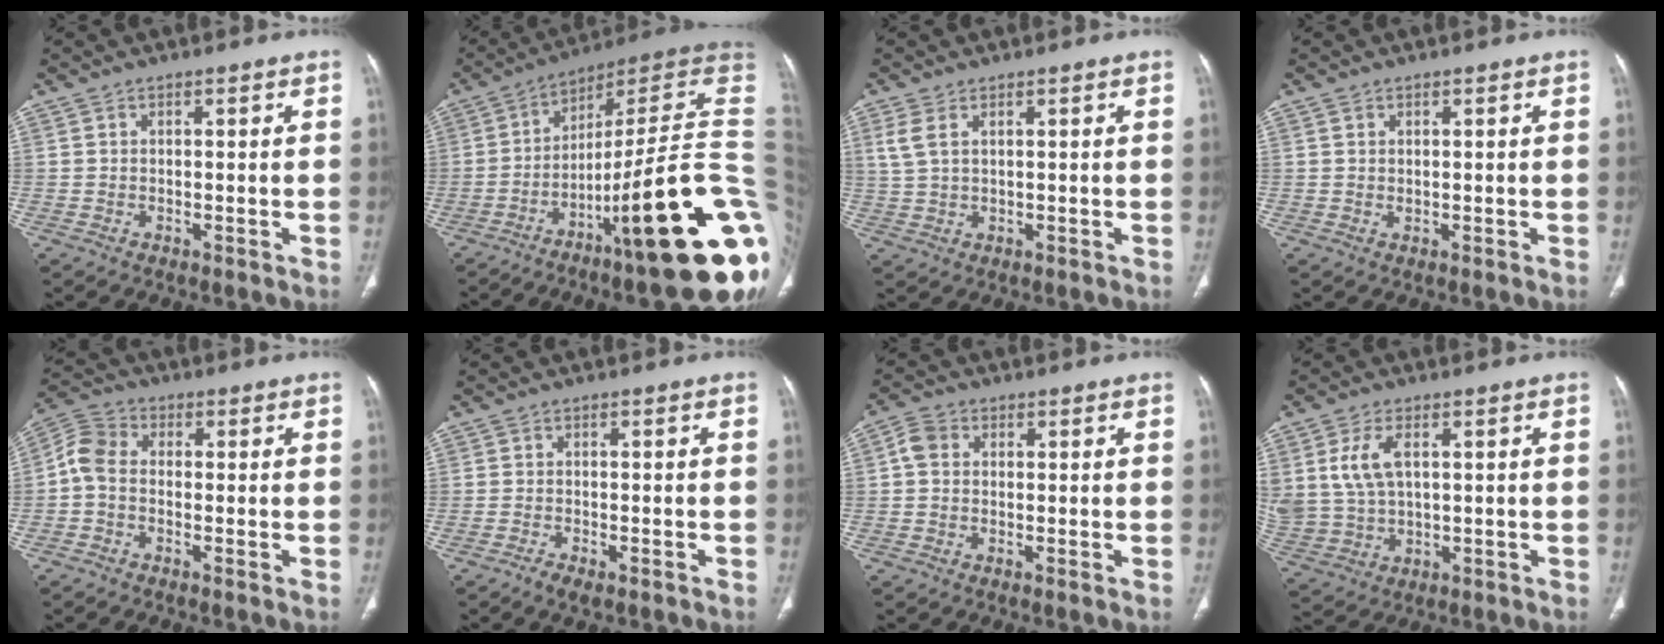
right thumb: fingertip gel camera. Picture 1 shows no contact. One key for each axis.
{"total": 29.2, "fx": -7.7, "fy": 4.7, "fz": 27.7, "tx": -0.305, "ty": 0.051, "tz": -0.118}
{"total": 3.7, "fx": 1.6, "fy": 2.0, "fz": 2.7, "tx": -0.069, "ty": 0.004, "tz": 0.039}
{"total": 0.8, "fx": 0.5, "fy": 0.6, "fz": 0.4, "tx": -0.005, "ty": -0.004, "tz": 0.010}
{"total": 5.5, "fx": -0.8, "fy": 3.8, "fz": 3.9, "tx": -0.074, "ty": 0.017, "tz": -0.034}
{"total": 2.5, "fx": -1.7, "fy": 1.0, "fz": 1.5, "tx": -0.029, "ty": 0.005, "tz": -0.027}
{"total": 3.4, "fx": 0.4, "fy": 2.8, "fz": 1.9, "tx": -0.032, "ty": 0.010, "tz": 0.002}
{"total": 8.7, "fx": 2.3, "fy": 5.4, "fz": 6.4, "tx": -0.137, "ty": -0.003, "tz": 0.056}